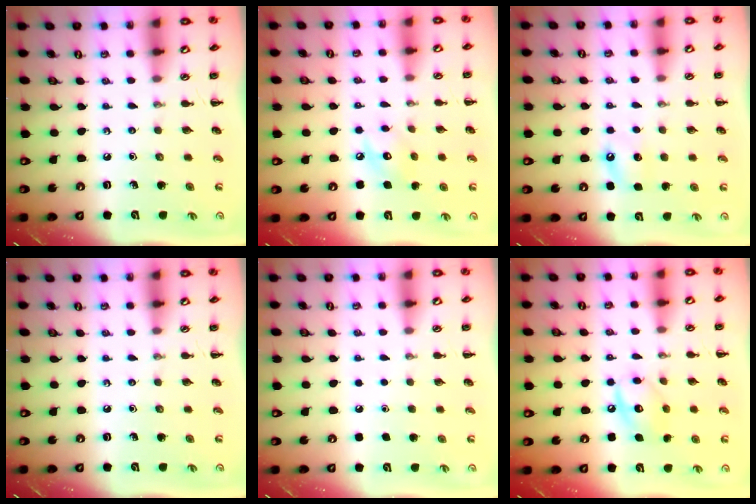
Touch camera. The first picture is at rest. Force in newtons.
{"total": 6.7, "press": 6.6, "slide": 1.0}
{"total": 5.6, "press": 5.3, "slide": 1.8}
{"total": 0.0}
{"total": 1.6, "press": 1.6, "slide": 0.1}
{"total": 10.6, "press": 10.5, "slide": 0.8}